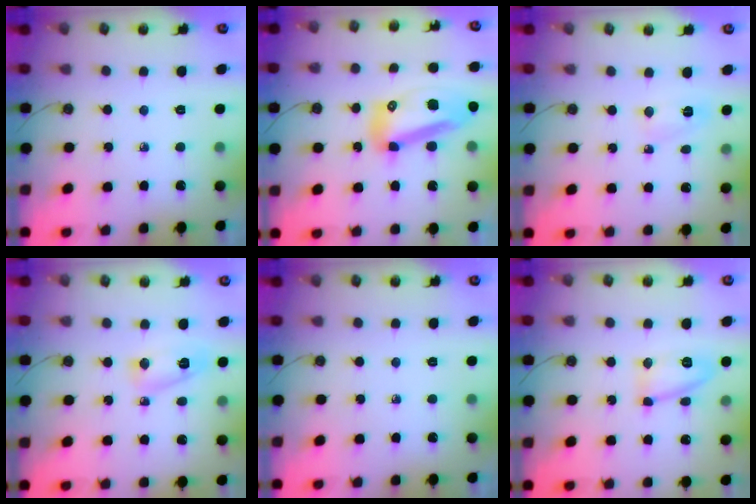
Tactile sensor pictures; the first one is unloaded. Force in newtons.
{"total": 15.2, "press": 15.1, "slide": 2.0}
{"total": 2.5, "press": 2.1, "slide": 1.4}
{"total": 5.6, "press": 5.5, "slide": 0.6}
{"total": 0.0}
{"total": 9.3, "press": 9.3, "slide": 1.0}